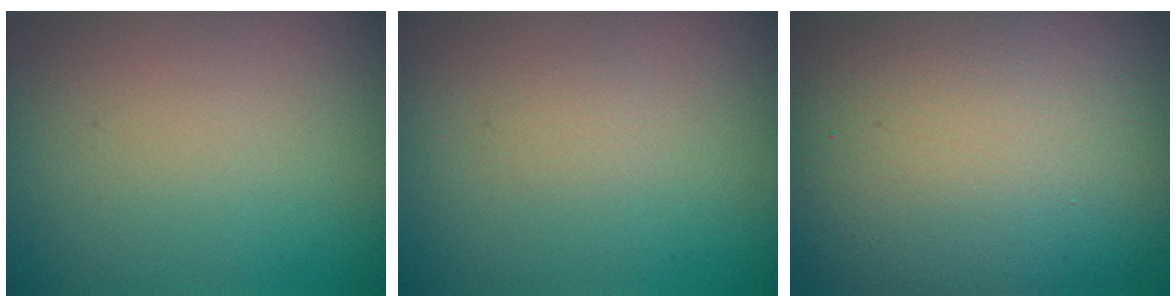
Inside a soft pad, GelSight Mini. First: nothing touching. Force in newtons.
{"total": 0.6, "press": 0.6, "slide": 0.1}
{"total": 16.5, "press": 16.5, "slide": 0.3}